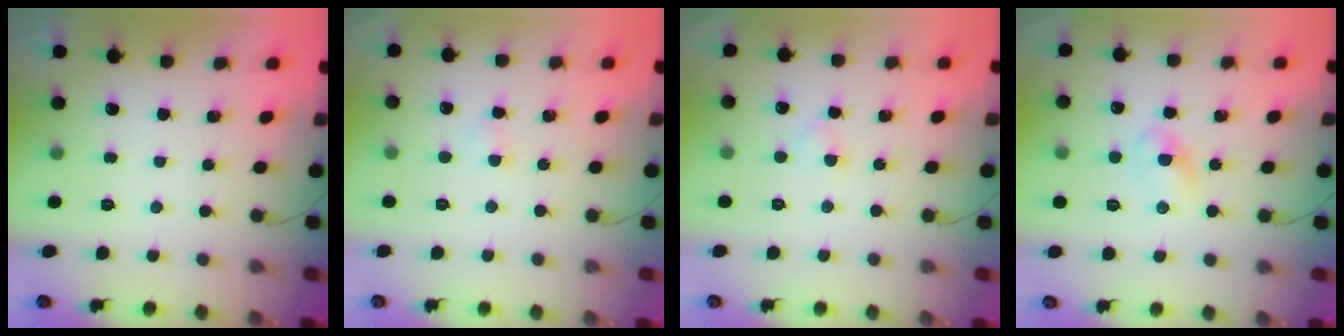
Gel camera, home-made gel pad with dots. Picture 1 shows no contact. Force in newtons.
{"total": 1.5, "press": 1.2, "slide": 0.8}
{"total": 1.8, "press": 1.5, "slide": 1.0}
{"total": 2.7, "press": 2.4, "slide": 1.4}